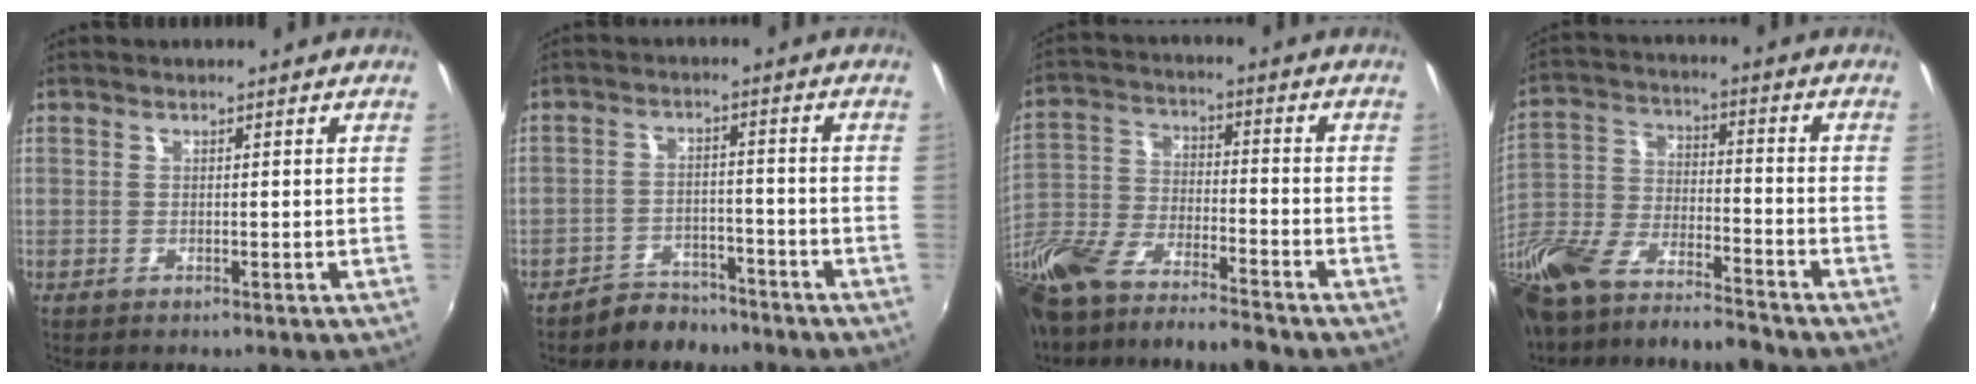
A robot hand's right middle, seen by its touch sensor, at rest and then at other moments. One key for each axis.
{"total": 6.0, "fx": -5.2, "fy": 2.8, "fz": 0.8, "tx": -0.028, "ty": 0.017, "tz": -0.076}
{"total": 17.3, "fx": -13.5, "fy": 4.9, "fz": 9.7, "tx": -0.223, "ty": -0.031, "tz": -0.254}
{"total": 18.1, "fx": -13.9, "fy": 6.0, "fz": 9.9, "tx": -0.232, "ty": -0.029, "tz": -0.258}